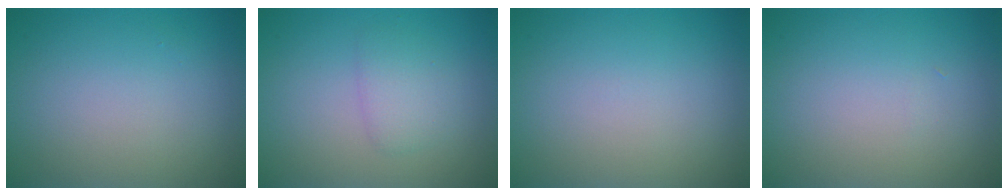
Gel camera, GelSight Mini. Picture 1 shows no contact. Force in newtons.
{"total": 2.1, "press": 2.1, "slide": 0.1}
{"total": 0.0}
{"total": 0.0}